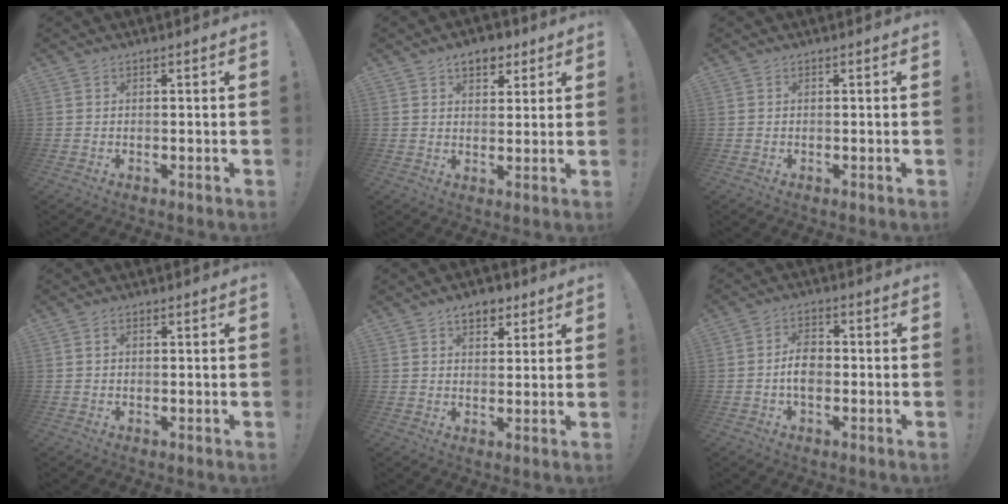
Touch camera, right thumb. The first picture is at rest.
{"total": 6.8, "force": [4.0, 4.4, 3.4], "torque": [-0.030, -0.012, 0.070]}
{"total": 0.0}
{"total": 0.7, "force": [0.1, 0.6, 0.5], "torque": [-0.013, 0.005, 0.002]}
{"total": 6.4, "force": [3.7, 4.0, 3.2], "torque": [-0.033, -0.009, 0.065]}
{"total": 6.2, "force": [-1.1, 3.9, 4.7], "torque": [-0.071, 0.008, -0.023]}